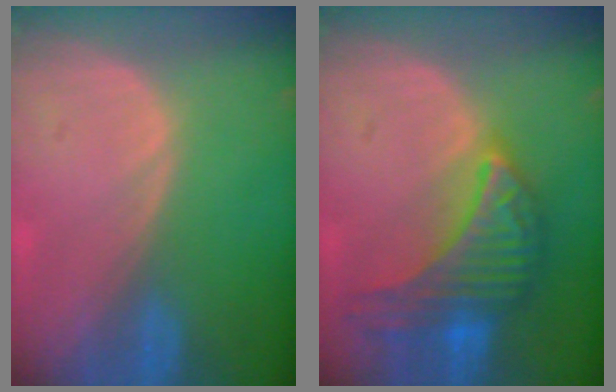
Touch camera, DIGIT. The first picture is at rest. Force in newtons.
{"total": 9.6, "press": 9.6, "slide": 0.6}